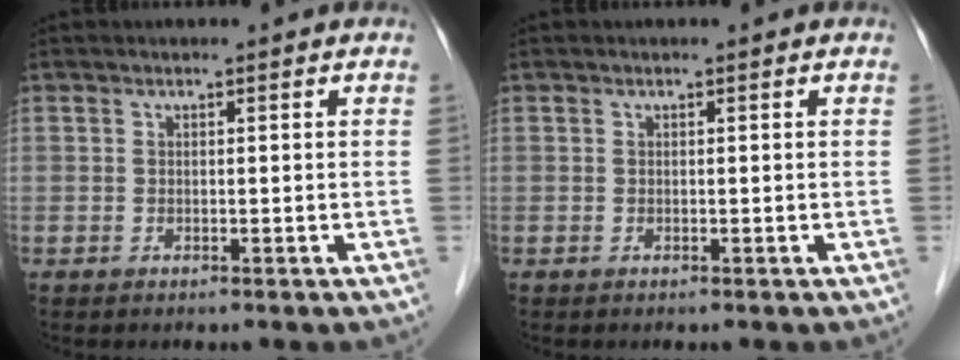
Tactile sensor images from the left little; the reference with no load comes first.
{"total": 0.0}